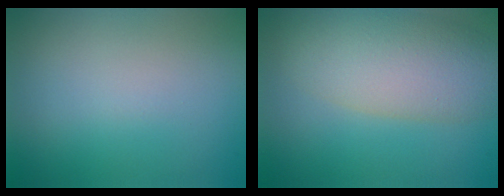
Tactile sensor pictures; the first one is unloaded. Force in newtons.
{"total": 7.3, "press": 7.3, "slide": 0.5}